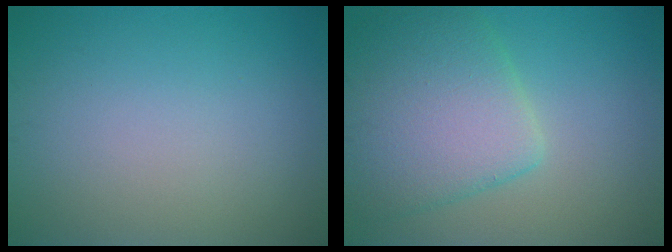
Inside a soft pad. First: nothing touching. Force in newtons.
{"total": 7.1, "press": 7.1, "slide": 0.2}